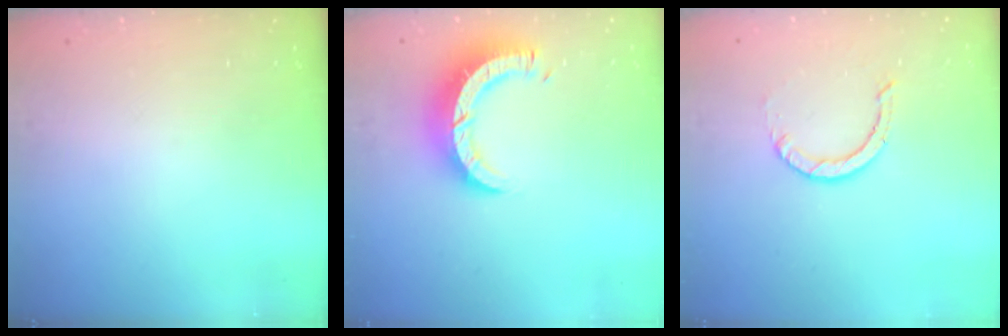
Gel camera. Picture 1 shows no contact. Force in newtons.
{"total": 9.7, "press": 9.6, "slide": 1.0}
{"total": 3.6, "press": 3.5, "slide": 0.3}